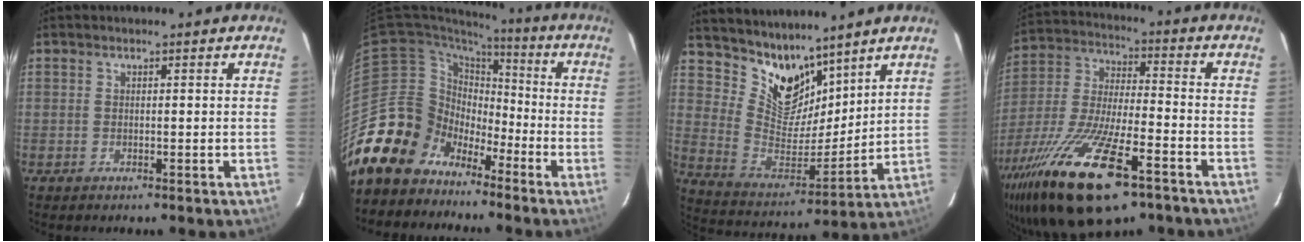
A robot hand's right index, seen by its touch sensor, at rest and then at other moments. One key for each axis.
{"total": 13.8, "fx": -9.4, "fy": 10.0, "fz": 1.4, "tx": -0.051, "ty": 0.038, "tz": -0.170}
{"total": 12.9, "fx": 10.2, "fy": 6.5, "fz": 4.3, "tx": -0.084, "ty": -0.009, "tz": 0.204}
{"total": 25.3, "fx": -15.0, "fy": 8.1, "fz": 18.7, "tx": -0.376, "ty": -0.055, "tz": -0.267}